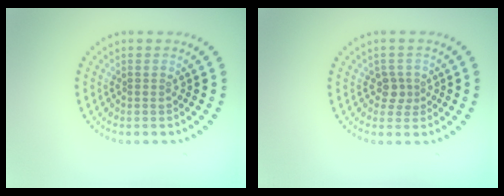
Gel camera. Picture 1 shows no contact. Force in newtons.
{"total": 1.7, "press": 1.3, "slide": 1.1}